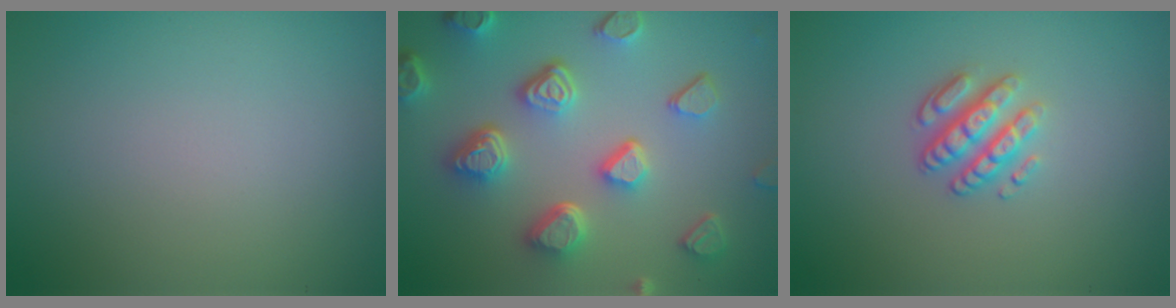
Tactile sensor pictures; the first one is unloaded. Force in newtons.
{"total": 6.8, "press": 5.3, "slide": 4.2}
{"total": 3.1, "press": 2.6, "slide": 1.7}